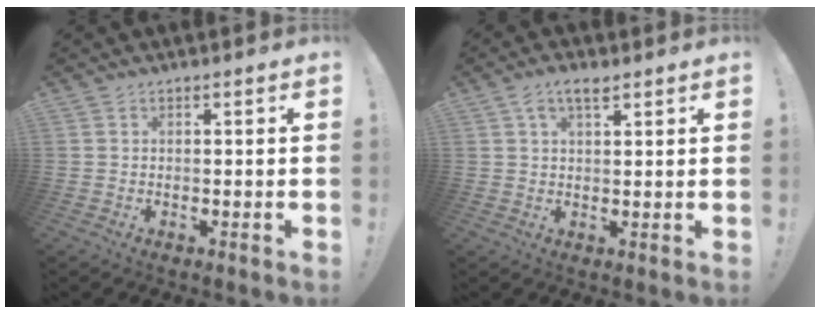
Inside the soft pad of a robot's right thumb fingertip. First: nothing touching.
{"total": 5.2, "force": [2.6, 2.5, 3.7], "torque": [-0.066, -0.004, 0.048]}